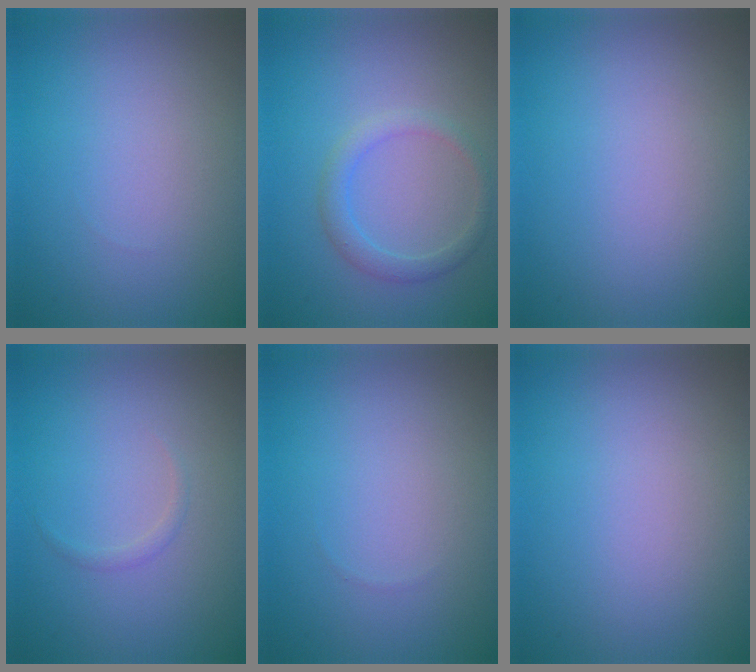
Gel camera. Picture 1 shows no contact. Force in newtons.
{"total": 1.9, "press": 1.9, "slide": 0.1}
{"total": 0.0}
{"total": 0.5, "press": 0.5, "slide": 0.0}
{"total": 0.0}
{"total": 0.0}